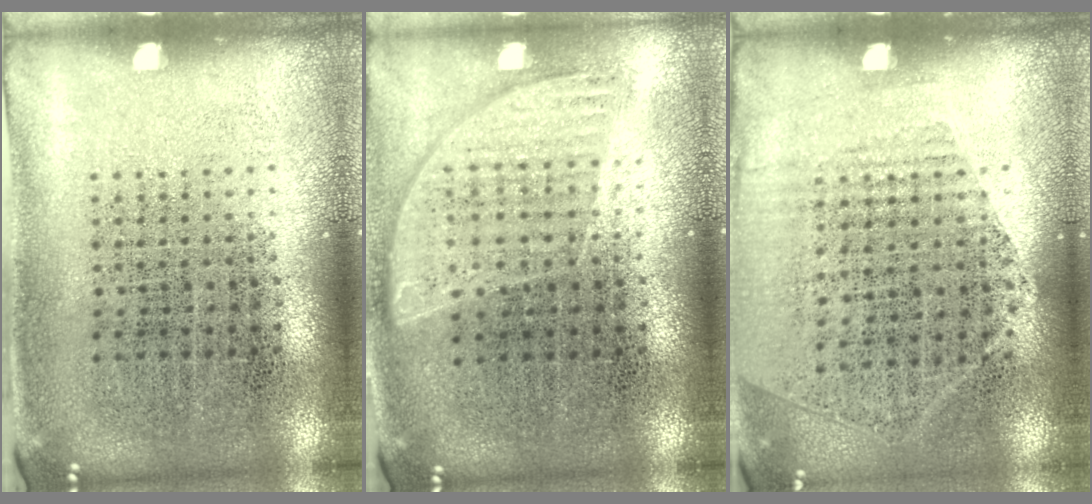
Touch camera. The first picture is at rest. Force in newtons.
{"total": 0.8, "press": 0.8, "slide": 0.3}
{"total": 1.2, "press": 1.0, "slide": 0.7}